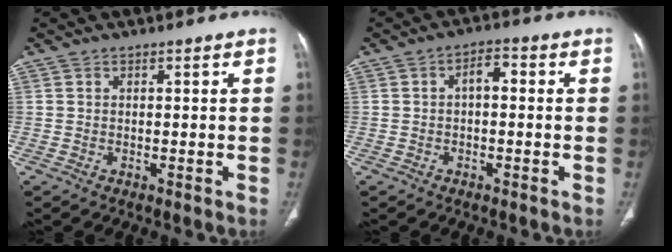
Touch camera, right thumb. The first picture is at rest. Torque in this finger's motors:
{"motor_torque": [2.42, 2.59, 0.56, -0.37, 0.00]}